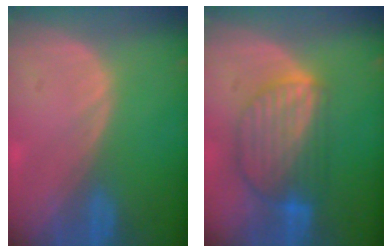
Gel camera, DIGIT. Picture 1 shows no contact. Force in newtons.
{"total": 8.8, "press": 7.7, "slide": 4.2}